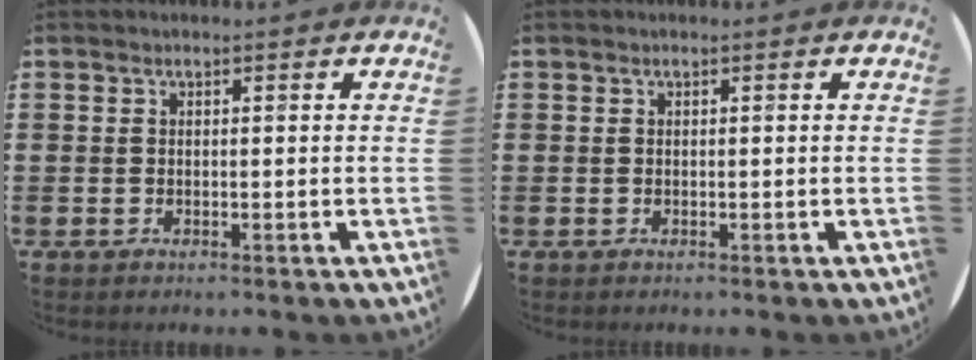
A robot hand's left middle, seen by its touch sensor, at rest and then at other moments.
{"total": 0.0}